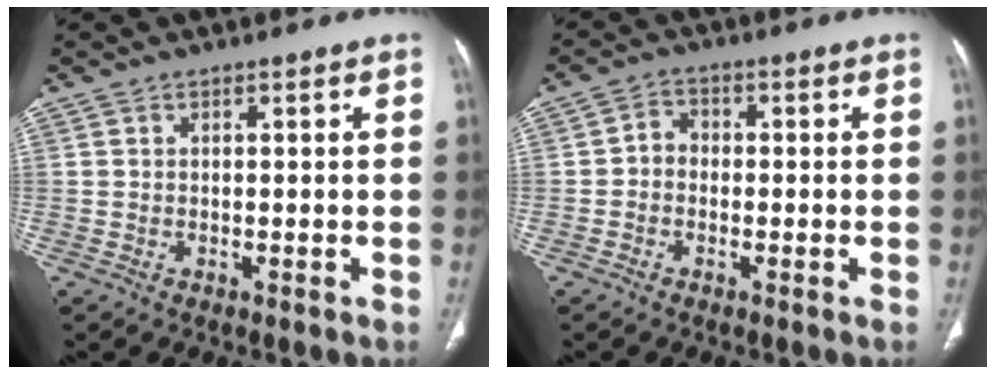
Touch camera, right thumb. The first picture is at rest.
{"total": 2.9, "force": [-0.6, 2.4, 1.5], "torque": [-0.008, 0.012, -0.022]}